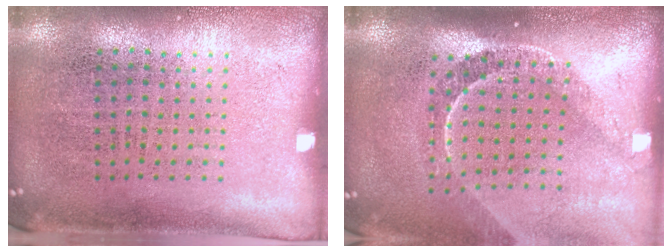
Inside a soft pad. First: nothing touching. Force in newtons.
{"total": 2.2, "press": 1.5, "slide": 1.6}